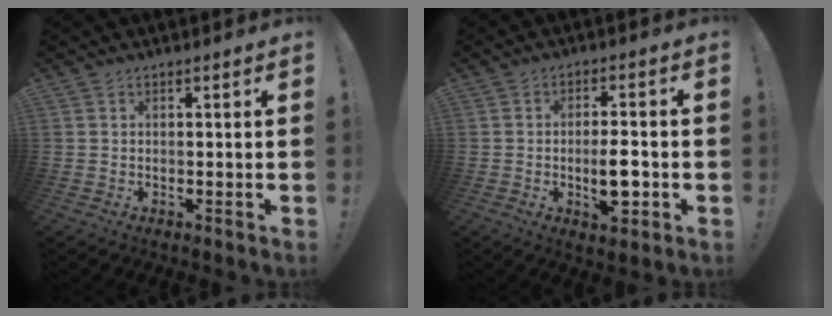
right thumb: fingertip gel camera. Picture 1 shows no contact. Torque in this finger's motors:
{"motor_torque": [0.76, 0.68, 0.47, -0.42, 0.02]}